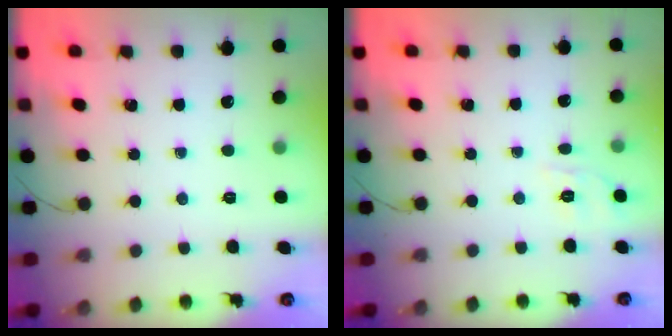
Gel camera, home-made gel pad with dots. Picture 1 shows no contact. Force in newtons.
{"total": 6.6, "press": 6.3, "slide": 2.0}